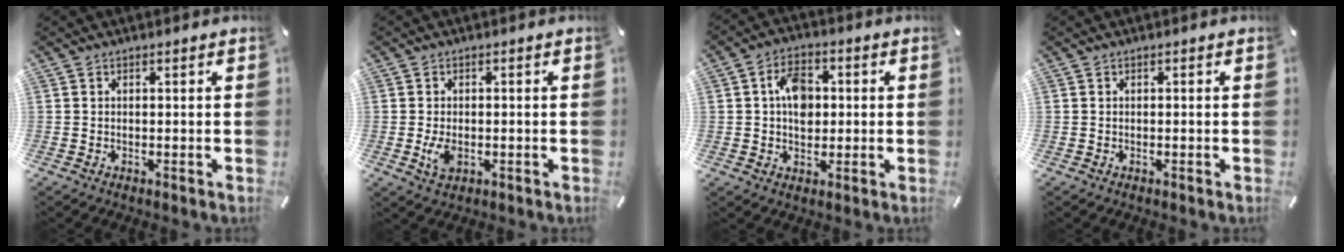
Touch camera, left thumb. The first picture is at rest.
{"total": 3.9, "force": [-0.6, 2.4, 3.0], "torque": [-0.073, -0.005, -0.013]}
{"total": 7.9, "force": [0.8, 5.7, 5.4], "torque": [-0.080, 0.002, 0.010]}
{"total": 0.0}